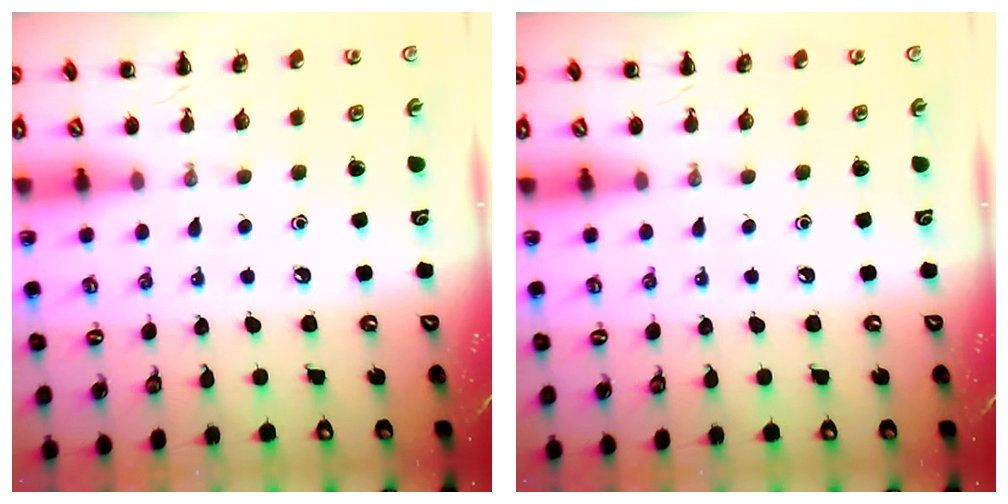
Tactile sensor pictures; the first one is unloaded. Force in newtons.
{"total": 0.0}